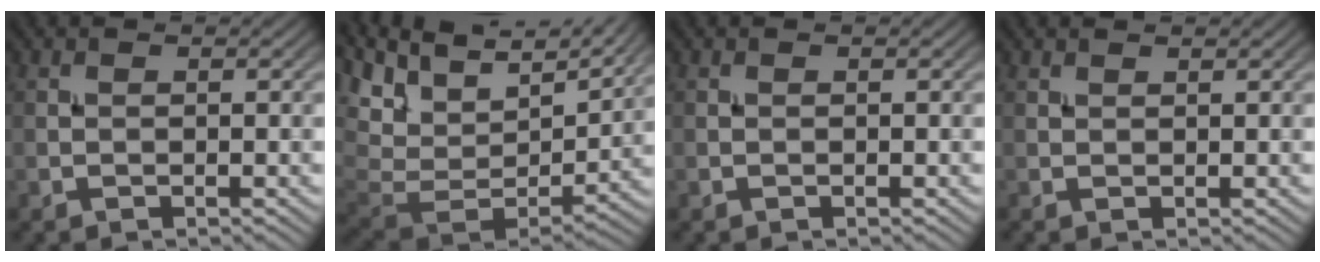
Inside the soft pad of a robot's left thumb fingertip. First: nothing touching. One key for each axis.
{"total": 13.1, "fx": 6.6, "fy": 7.1, "fz": 8.8, "tx": -0.218, "ty": 0.012, "tz": 0.121}
{"total": 0.0}
{"total": 0.6, "fx": 0.6, "fy": 0.1, "fz": 0.1, "tx": -0.004, "ty": 0.001, "tz": 0.014}